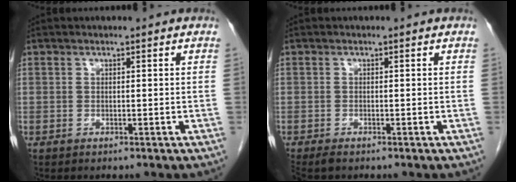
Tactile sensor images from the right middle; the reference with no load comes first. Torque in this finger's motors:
{"motor_torque": [0.57, -0.31, 0.05, 0.03]}